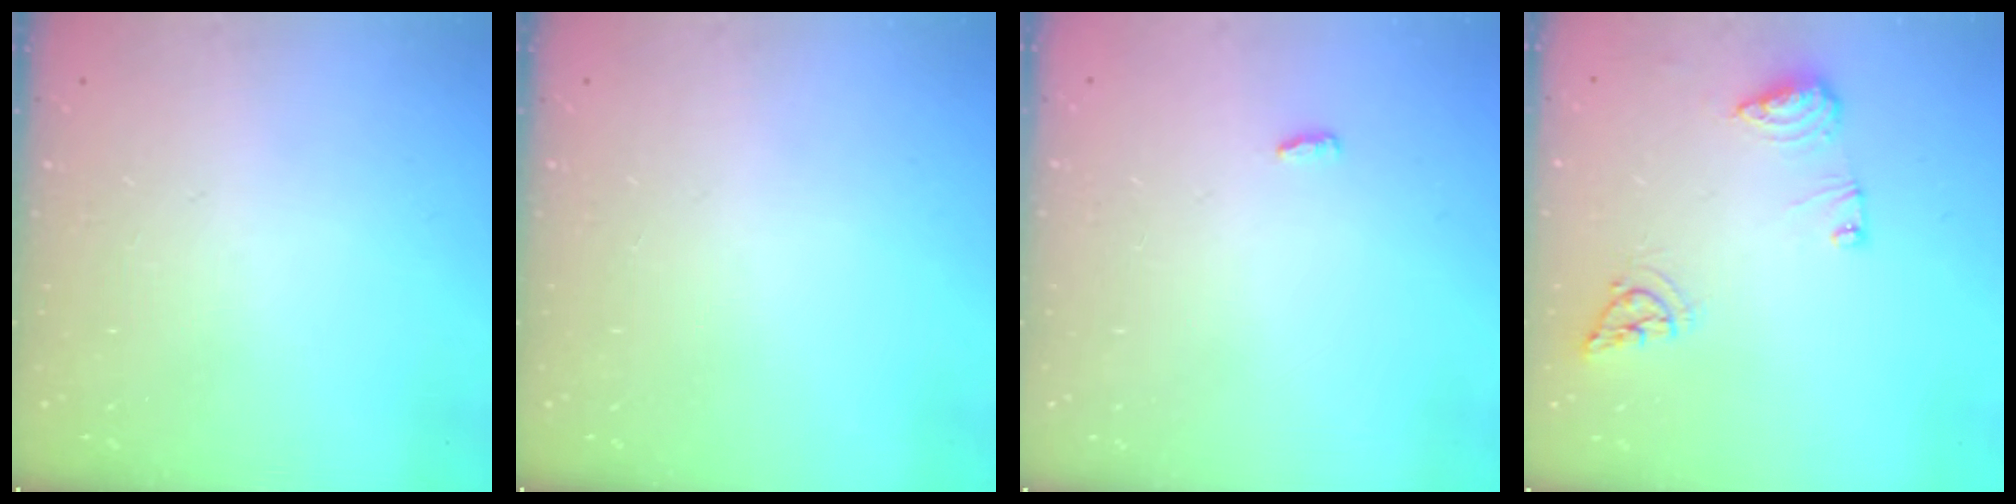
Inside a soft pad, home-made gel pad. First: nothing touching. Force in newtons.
{"total": 0.0}
{"total": 2.9, "press": 2.6, "slide": 1.3}
{"total": 9.7, "press": 9.6, "slide": 1.1}